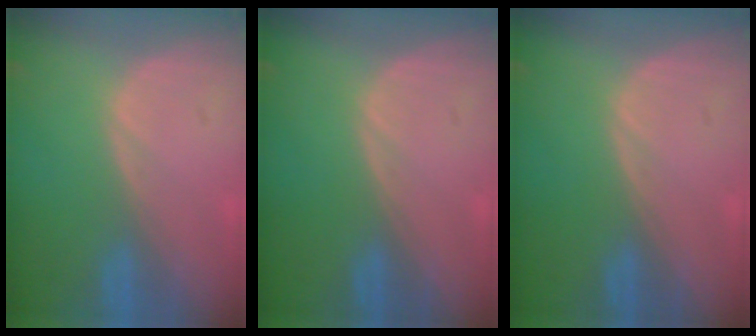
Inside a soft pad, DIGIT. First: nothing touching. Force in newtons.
{"total": 0.0}
{"total": 0.0}